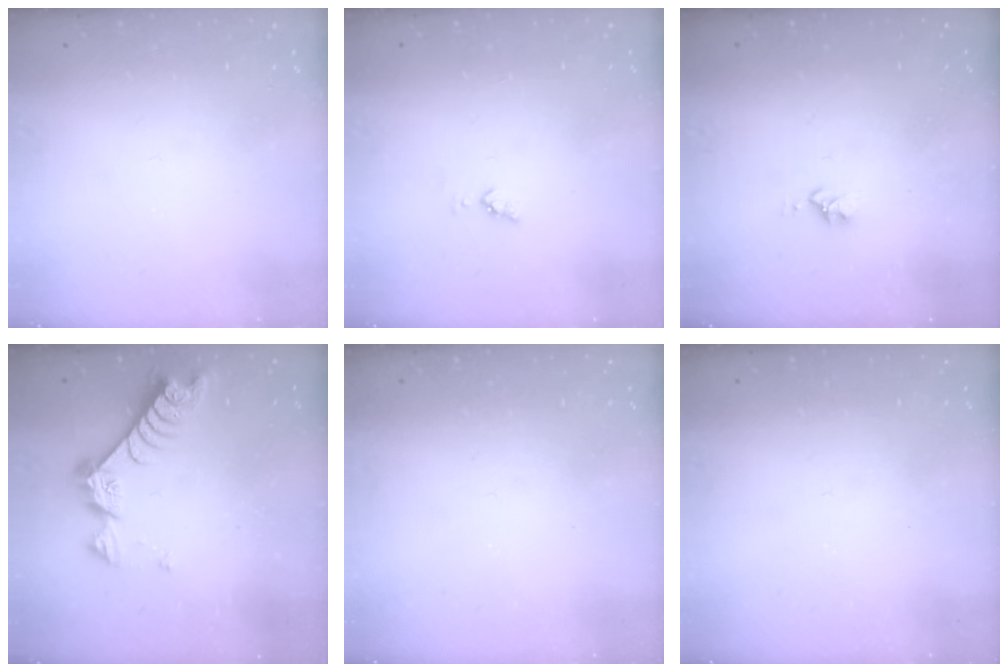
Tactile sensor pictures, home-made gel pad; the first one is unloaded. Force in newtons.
{"total": 3.3, "press": 3.2, "slide": 0.7}
{"total": 2.8, "press": 2.8, "slide": 0.4}
{"total": 7.4, "press": 7.3, "slide": 0.9}
{"total": 0.0}
{"total": 0.0}